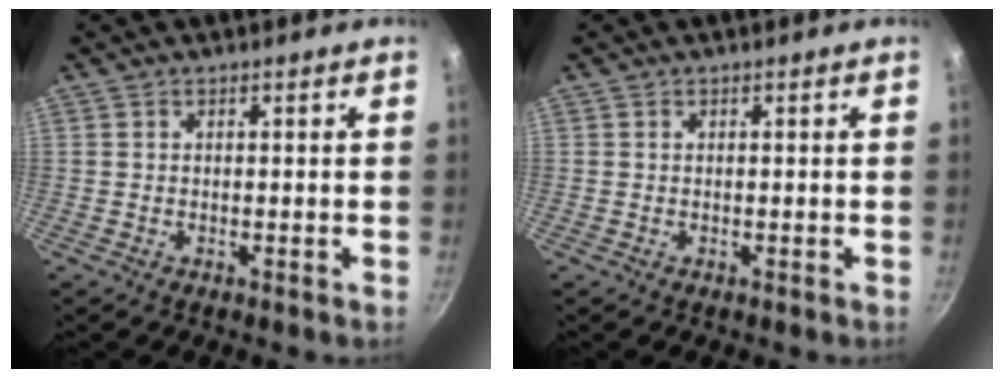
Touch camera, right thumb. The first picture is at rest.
{"total": 0.0}